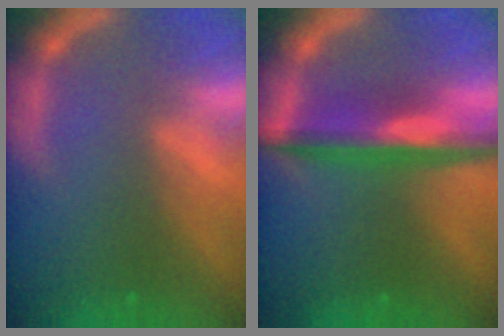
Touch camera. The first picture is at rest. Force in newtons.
{"total": 6.5}